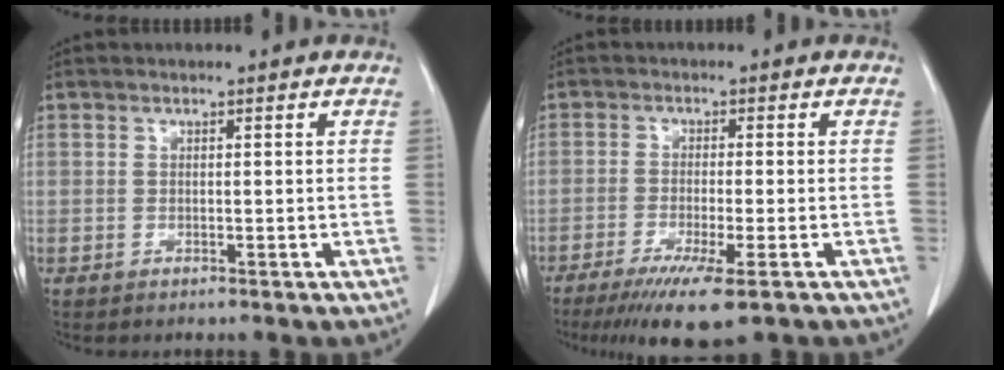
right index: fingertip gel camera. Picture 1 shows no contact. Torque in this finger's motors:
{"motor_torque": [1.20, -0.94, 0.49, 0.08]}